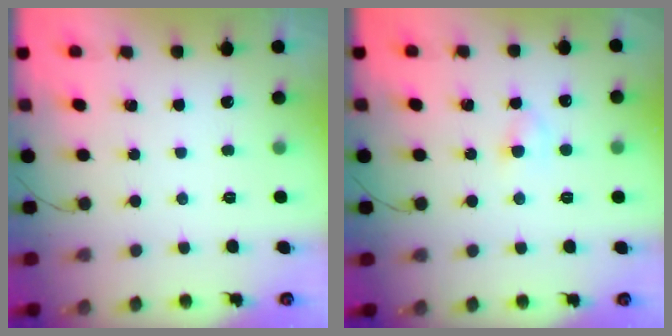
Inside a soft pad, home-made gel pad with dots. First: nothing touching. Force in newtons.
{"total": 2.7, "press": 2.4, "slide": 1.2}